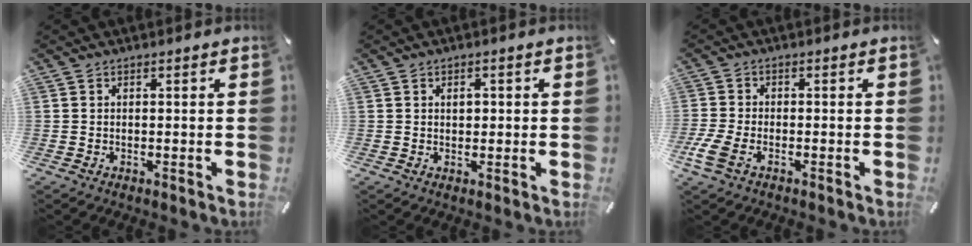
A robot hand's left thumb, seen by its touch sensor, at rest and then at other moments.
{"total": 1.8, "force": [0.4, 1.3, 1.1], "torque": [-0.009, -0.001, 0.002]}
{"total": 4.9, "force": [-2.3, 2.5, 3.4], "torque": [-0.088, -0.005, -0.045]}